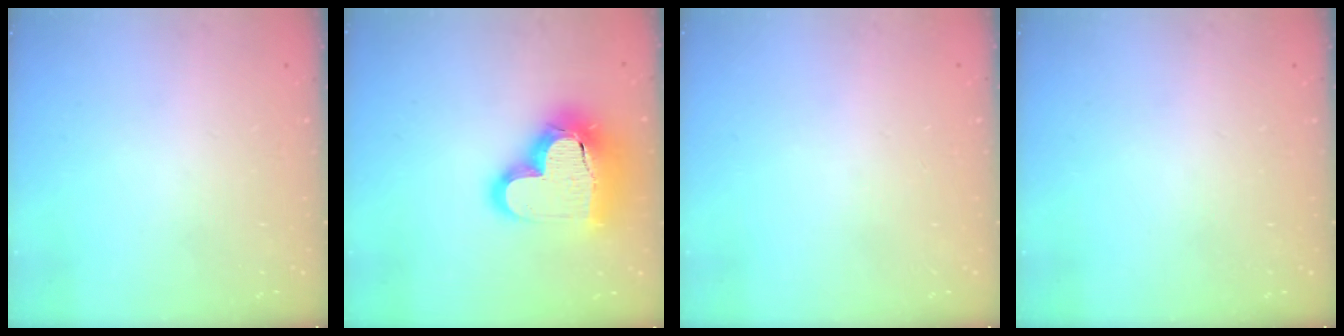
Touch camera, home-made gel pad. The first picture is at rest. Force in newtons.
{"total": 23.9, "press": 23.8, "slide": 2.0}
{"total": 0.6, "press": 0.6, "slide": 0.2}
{"total": 0.0}